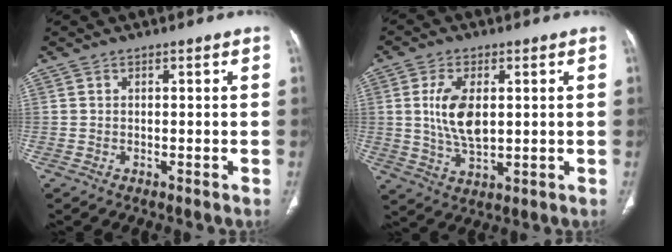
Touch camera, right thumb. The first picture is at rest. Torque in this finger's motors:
{"motor_torque": [1.58, 2.72, 1.37, -0.40, 0.34]}